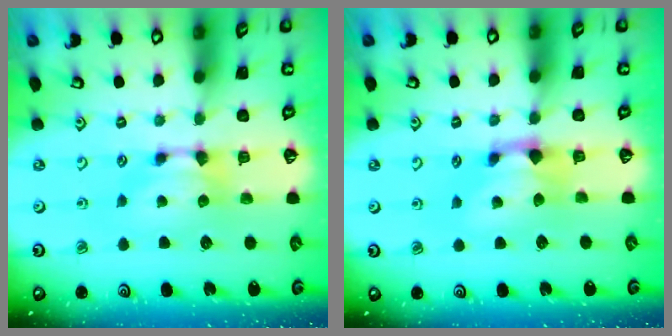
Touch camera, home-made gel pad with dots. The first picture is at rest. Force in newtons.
{"total": 1.4, "press": 0.4, "slide": 1.3}